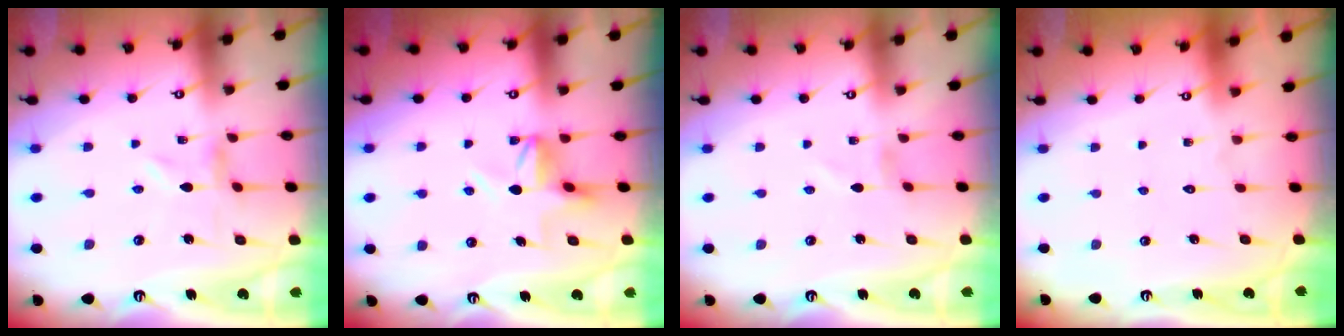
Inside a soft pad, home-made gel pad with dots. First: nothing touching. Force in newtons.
{"total": 5.8, "press": 5.7, "slide": 0.7}
{"total": 0.0}
{"total": 1.7, "press": 1.7, "slide": 0.1}